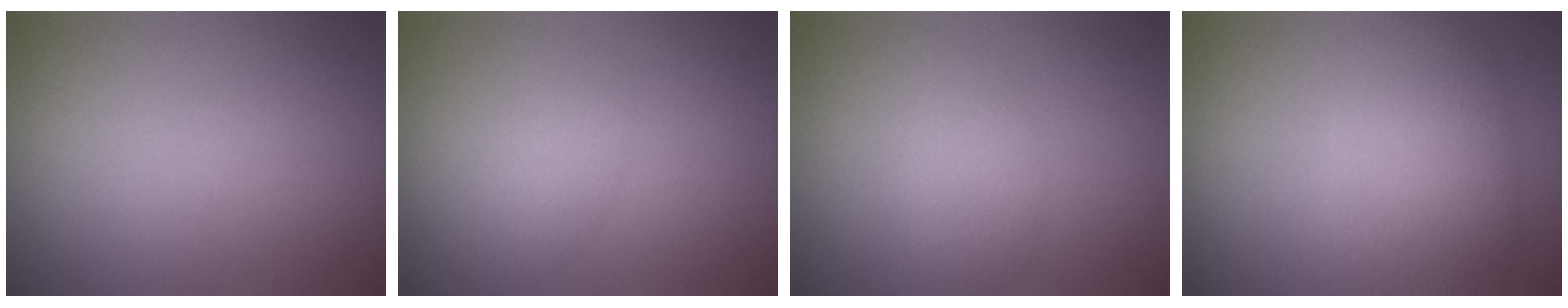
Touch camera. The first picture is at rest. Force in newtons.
{"total": 1.7, "press": 1.7, "slide": 0.0}
{"total": 2.0, "press": 2.0, "slide": 0.1}
{"total": 6.6, "press": 6.6, "slide": 0.2}